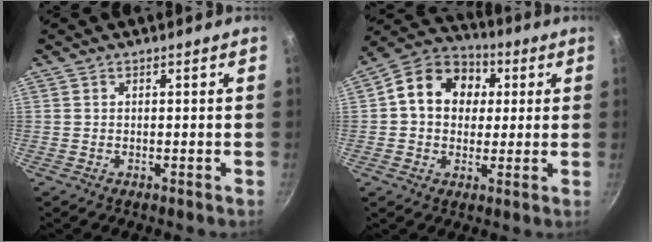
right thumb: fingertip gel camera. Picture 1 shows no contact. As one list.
[{"total": 13.8, "force": [2.8, 11.1, 7.8], "torque": [-0.101, 0.020, 0.026]}]